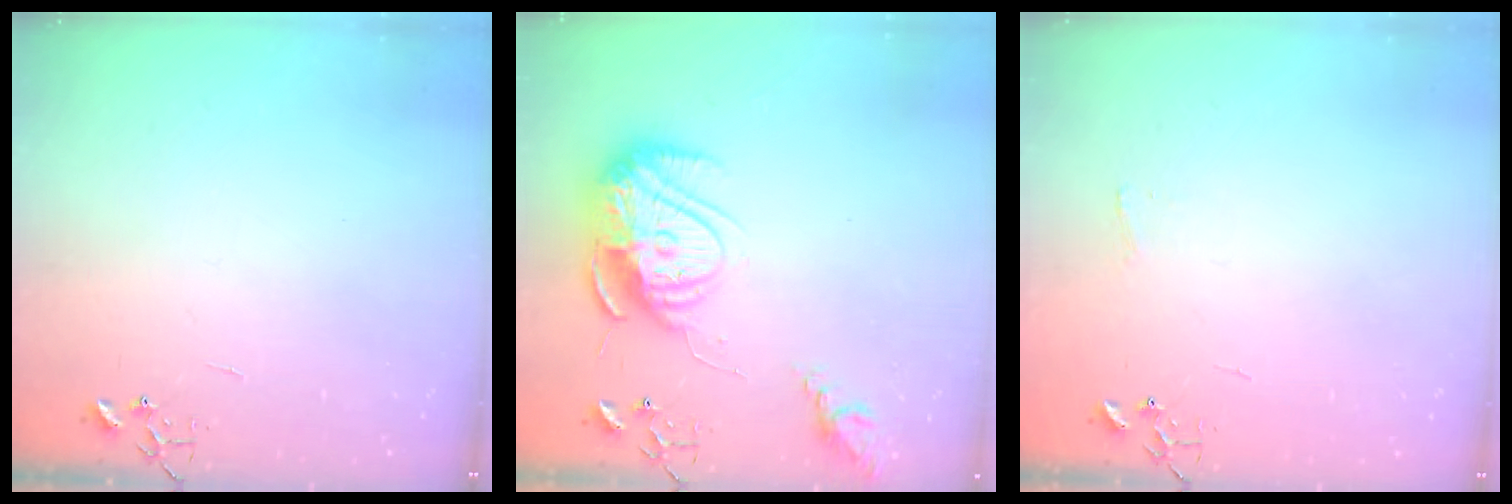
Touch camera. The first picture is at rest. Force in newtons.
{"total": 18.7, "press": 18.6, "slide": 1.7}
{"total": 3.4, "press": 3.4, "slide": 0.4}